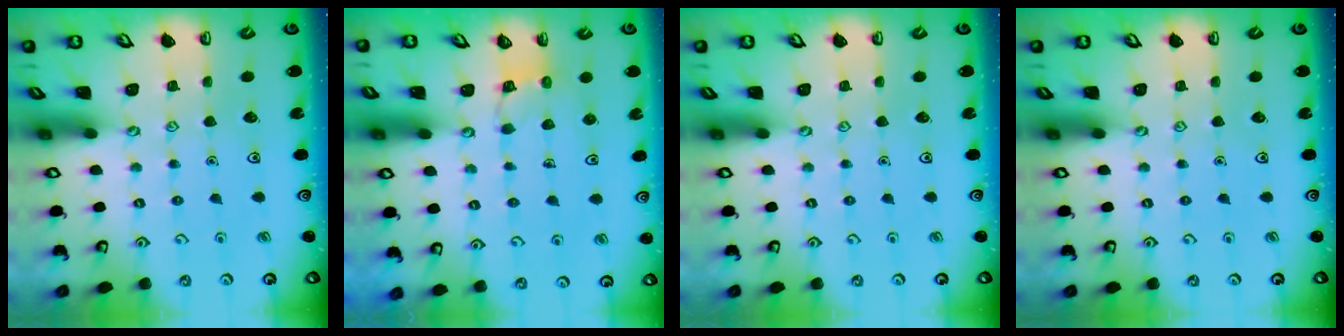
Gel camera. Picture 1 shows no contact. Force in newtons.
{"total": 3.1, "press": 3.1, "slide": 0.2}
{"total": 0.0}
{"total": 0.0}